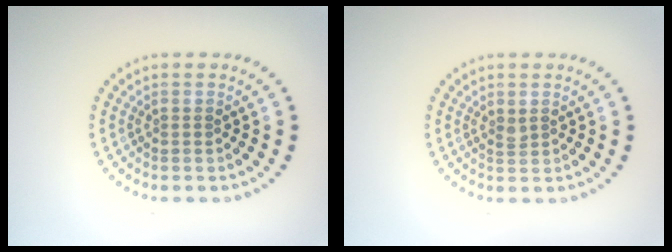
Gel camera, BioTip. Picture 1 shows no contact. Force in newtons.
{"total": 0.8, "press": 0.6, "slide": 0.5}